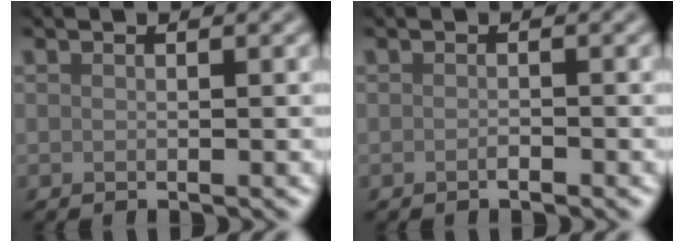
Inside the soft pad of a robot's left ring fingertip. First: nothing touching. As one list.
[{"total": 0.6, "force": [-0.4, 0.1, 0.4], "torque": [-0.008, 0.000, -0.007]}]